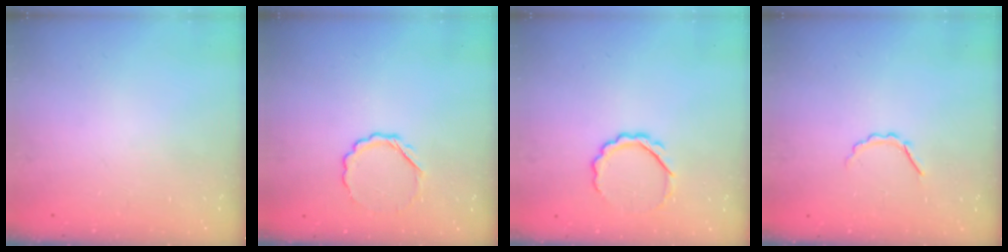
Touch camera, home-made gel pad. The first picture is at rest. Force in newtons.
{"total": 4.7, "press": 4.6, "slide": 1.1}
{"total": 6.0, "press": 6.0, "slide": 0.4}
{"total": 3.2, "press": 3.1, "slide": 1.0}